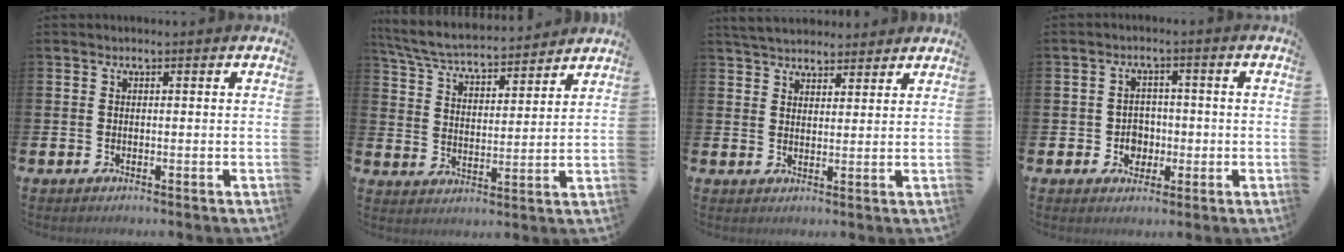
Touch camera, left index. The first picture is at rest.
{"total": 6.0, "force": [5.7, 1.0, 1.5], "torque": [-0.056, -0.040, 0.098]}
{"total": 4.6, "force": [4.4, 1.3, 0.3], "torque": [-0.022, -0.016, 0.083]}
{"total": 3.3, "force": [-0.6, 3.0, 1.0], "torque": [-0.019, 0.000, -0.021]}